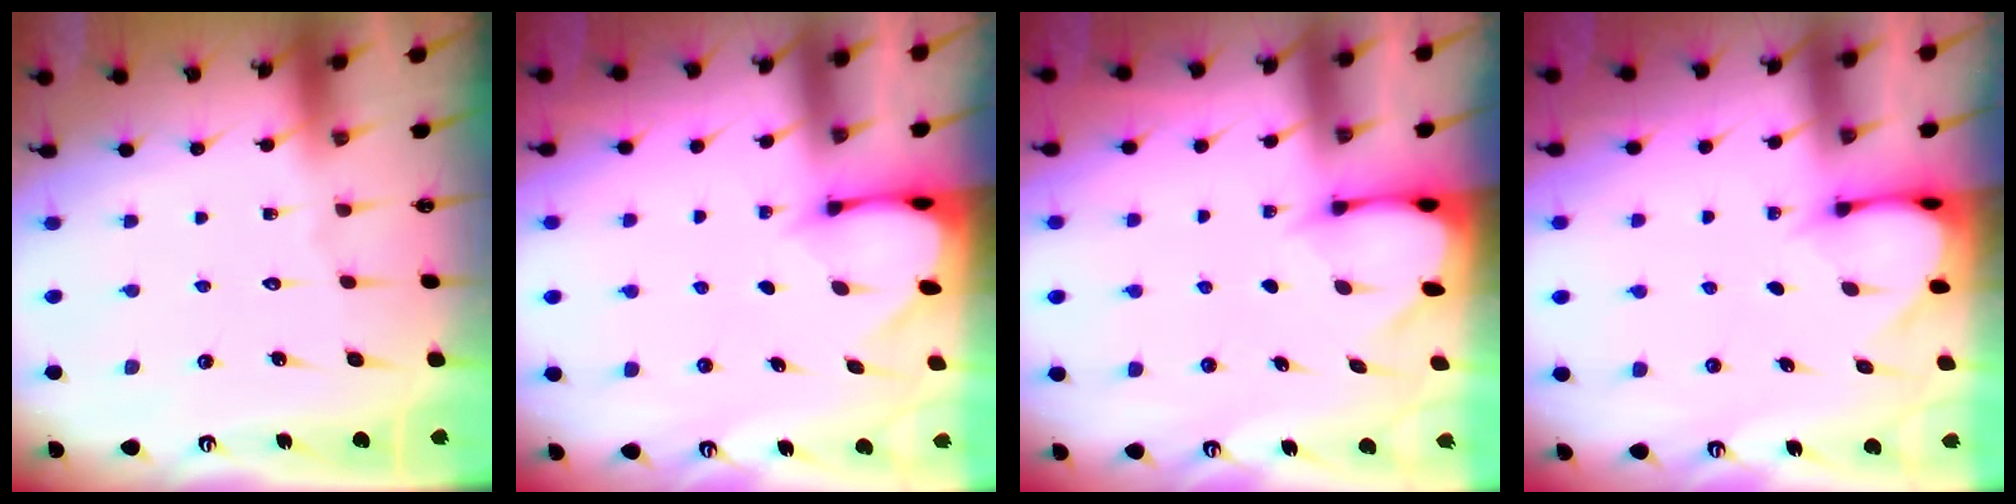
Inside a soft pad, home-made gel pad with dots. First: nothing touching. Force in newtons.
{"total": 2.7, "press": 2.7, "slide": 0.2}
{"total": 2.6, "press": 2.5, "slide": 0.4}
{"total": 2.8, "press": 2.8, "slide": 0.3}